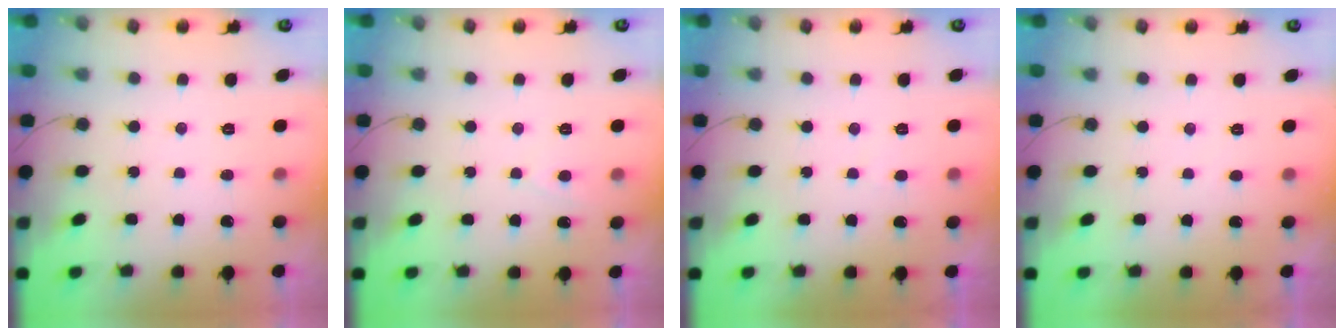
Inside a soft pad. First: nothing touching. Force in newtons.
{"total": 2.1, "press": 2.1, "slide": 0.3}
{"total": 1.3, "press": 1.2, "slide": 0.5}
{"total": 0.8, "press": 0.7, "slide": 0.5}